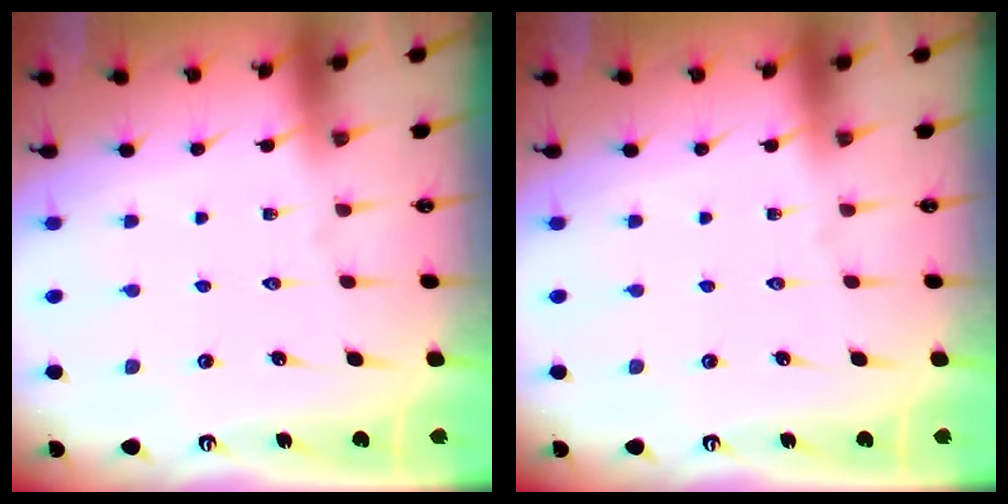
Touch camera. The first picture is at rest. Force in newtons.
{"total": 0.0}